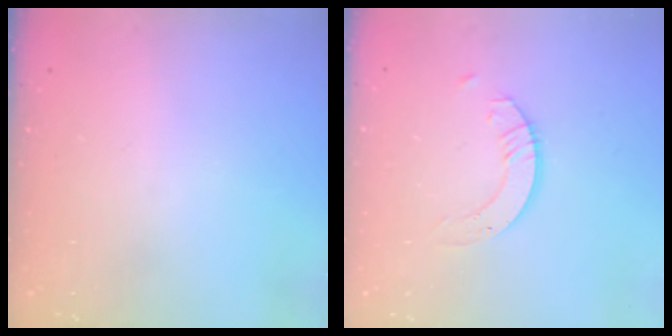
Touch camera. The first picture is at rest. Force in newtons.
{"total": 3.4, "press": 3.4, "slide": 0.0}